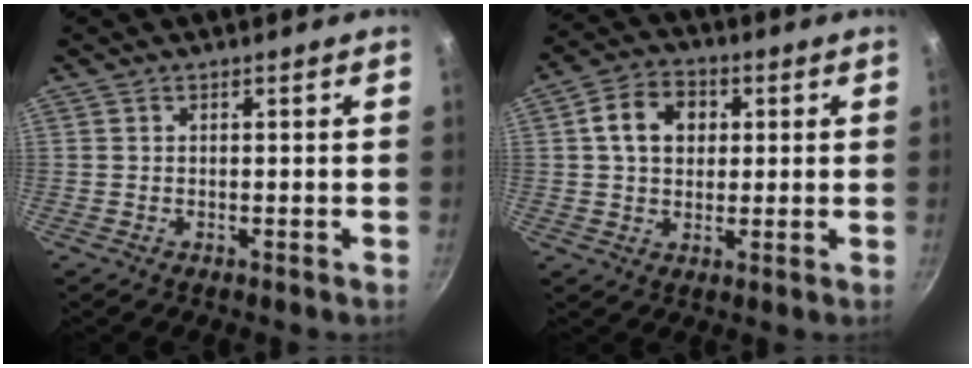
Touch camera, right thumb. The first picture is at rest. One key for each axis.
{"total": 8.7, "fx": 2.0, "fy": 6.8, "fz": 5.2, "tx": -0.066, "ty": 0.009, "tz": 0.023}